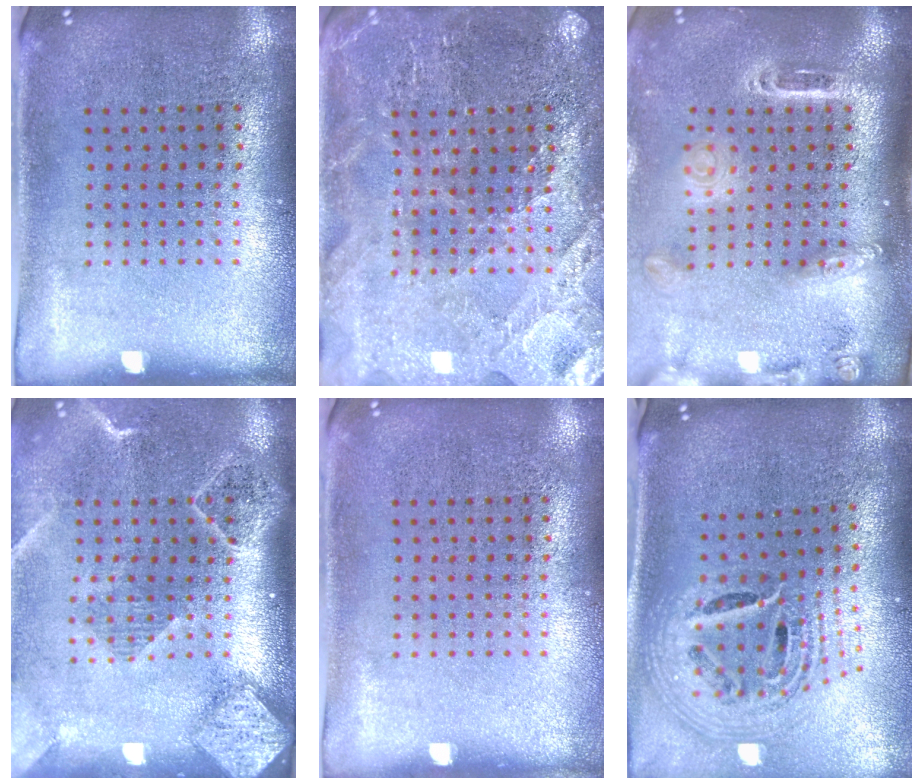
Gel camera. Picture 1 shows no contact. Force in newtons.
{"total": 2.4, "press": 2.3, "slide": 0.2}
{"total": 2.5, "press": 1.9, "slide": 1.7}
{"total": 2.5, "press": 2.0, "slide": 1.5}
{"total": 0.0}
{"total": 2.3, "press": 1.7, "slide": 1.7}